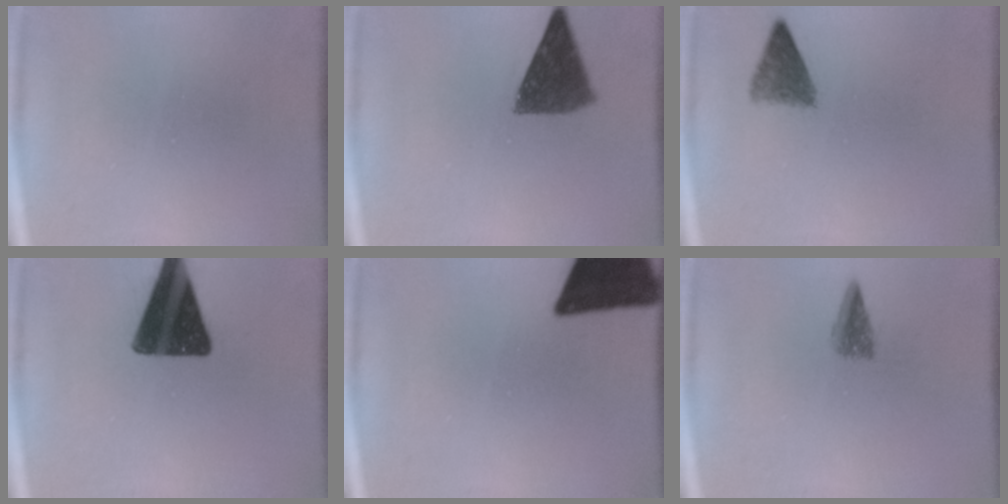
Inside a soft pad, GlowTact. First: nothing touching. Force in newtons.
{"total": 9.7}
{"total": 3.9}
{"total": 14.5}
{"total": 18.8}
{"total": 2.7}